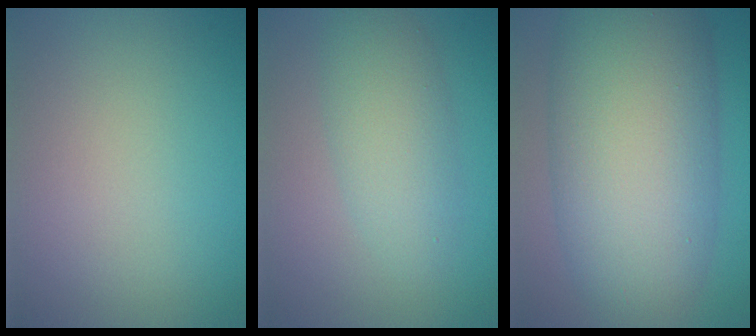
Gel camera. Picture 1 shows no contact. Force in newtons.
{"total": 3.9, "press": 3.9, "slide": 0.3}
{"total": 13.8, "press": 13.8, "slide": 0.4}